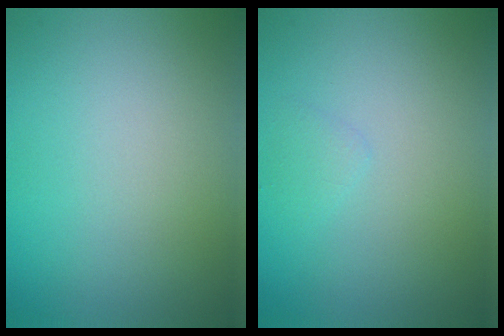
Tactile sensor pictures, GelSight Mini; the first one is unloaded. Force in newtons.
{"total": 0.8, "press": 0.8, "slide": 0.0}